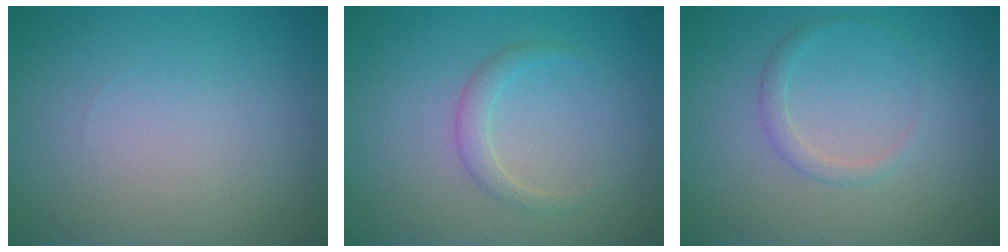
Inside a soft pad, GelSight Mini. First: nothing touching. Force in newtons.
{"total": 1.5, "press": 1.5, "slide": 0.1}
{"total": 1.2, "press": 1.2, "slide": 0.1}